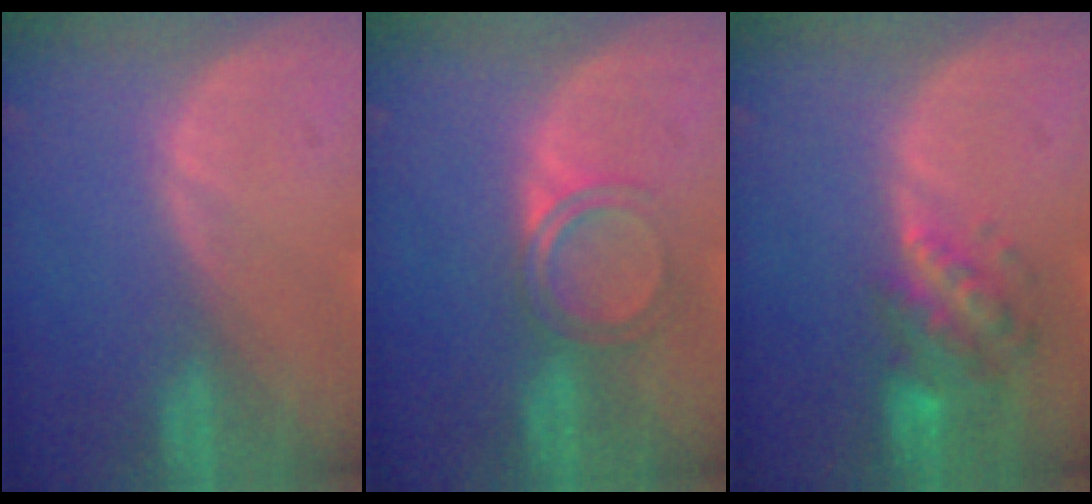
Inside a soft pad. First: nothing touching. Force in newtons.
{"total": 3.7, "press": 3.6, "slide": 0.3}
{"total": 6.1, "press": 5.9, "slide": 1.7}